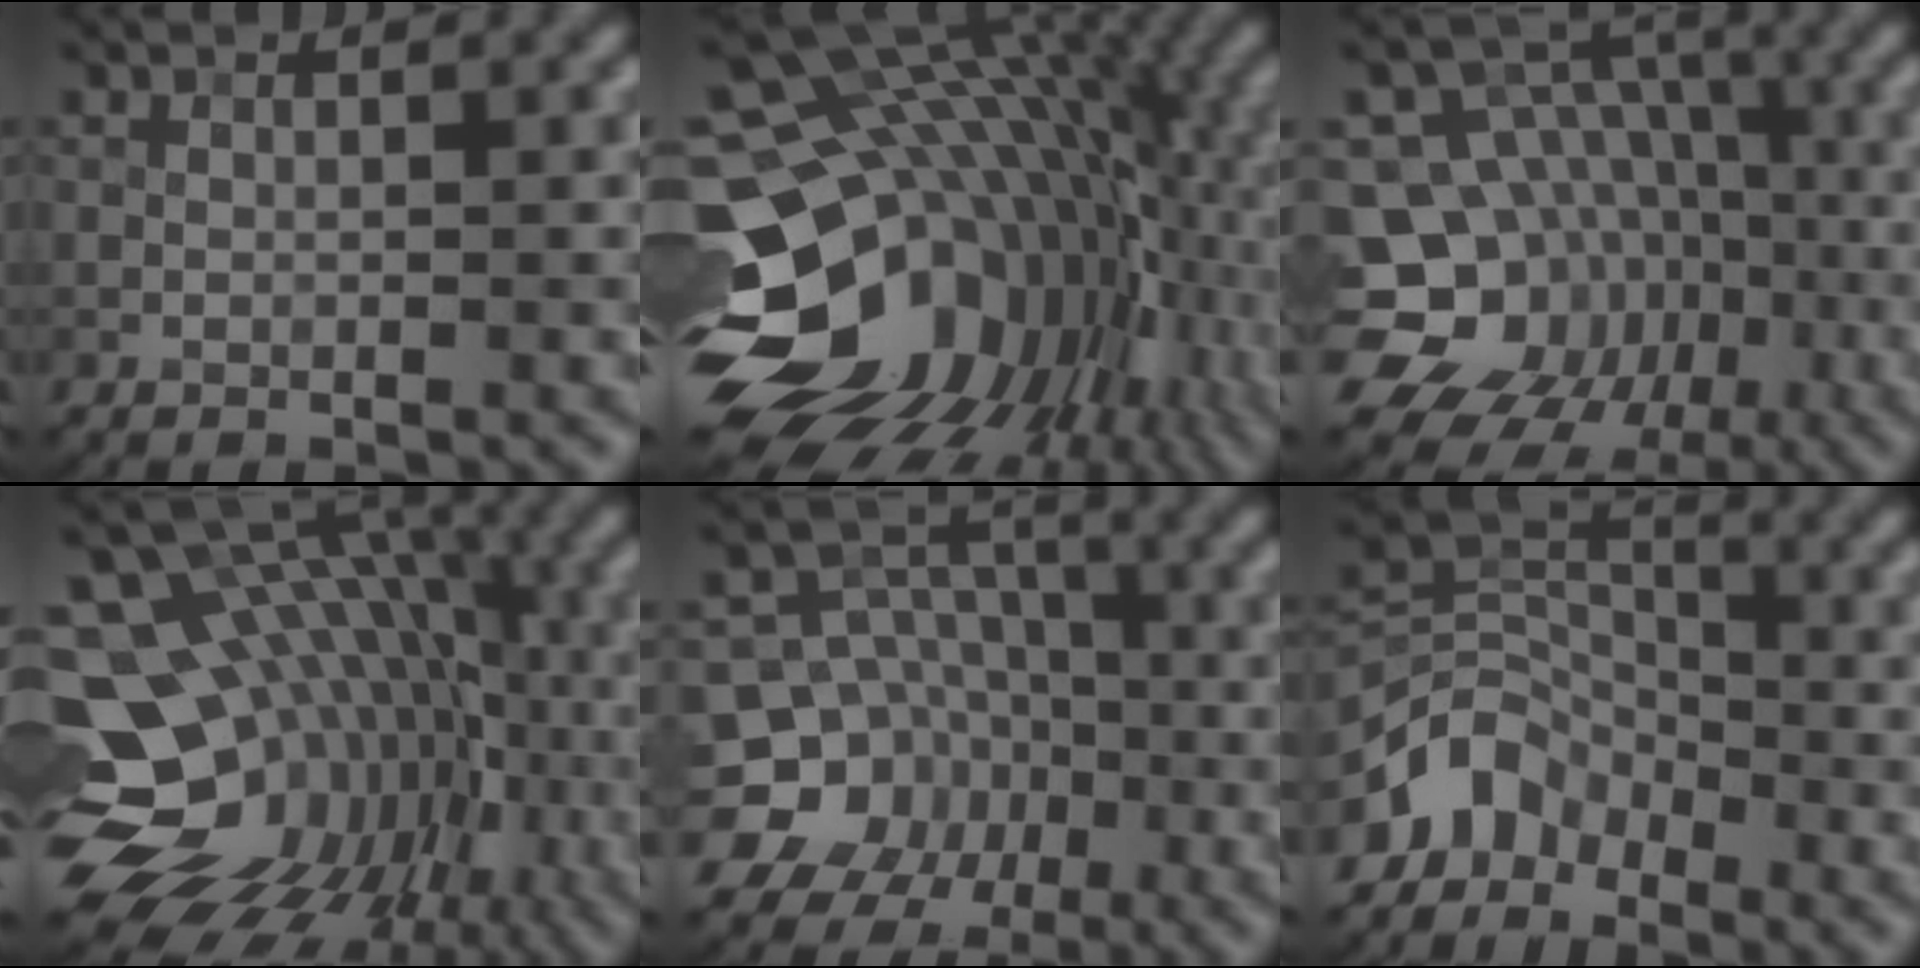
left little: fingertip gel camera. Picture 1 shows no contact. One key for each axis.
{"total": 18.7, "fx": -1.8, "fy": 13.2, "fz": 13.1, "tx": -0.243, "ty": -0.021, "tz": -0.017}
{"total": 16.5, "fx": -6.1, "fy": 14.0, "fz": 6.1, "tx": -0.119, "ty": -0.004, "tz": -0.110}
{"total": 17.7, "fx": -3.9, "fy": 12.6, "fz": 11.8, "tx": -0.175, "ty": 0.004, "tz": -0.034}
{"total": 12.3, "fx": -5.6, "fy": 10.3, "fz": 3.8, "tx": -0.060, "ty": -0.018, "tz": -0.112}
{"total": 4.5, "fx": -3.3, "fy": 2.7, "fz": 1.2, "tx": -0.013, "ty": 0.007, "tz": -0.074}